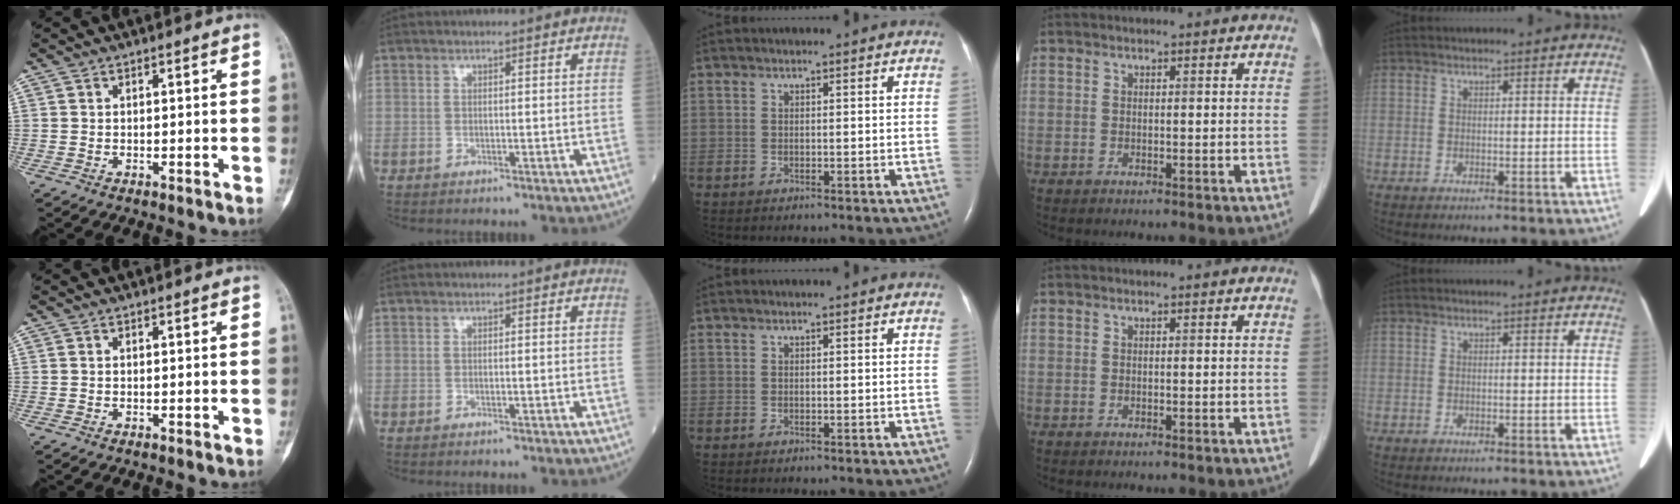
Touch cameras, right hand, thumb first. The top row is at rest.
{"index": {"total": 0.5, "force": [-0.1, 0.2, 0.5], "torque": [-0.006, -0.002, -0.001]}}